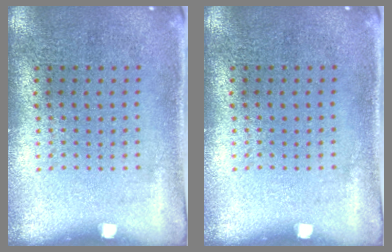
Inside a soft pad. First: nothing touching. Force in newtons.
{"total": 0.0}